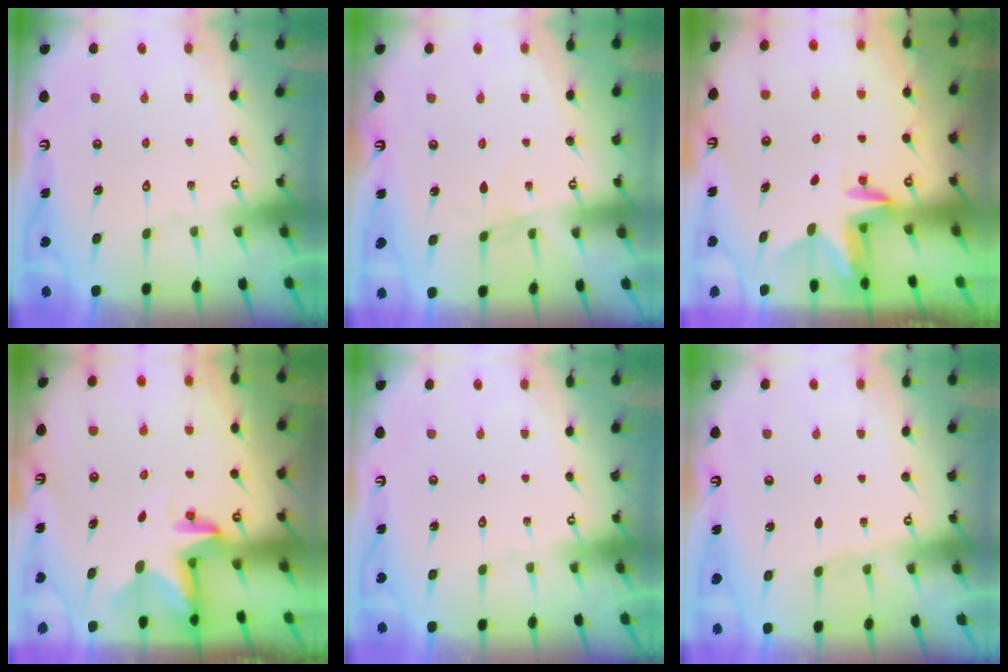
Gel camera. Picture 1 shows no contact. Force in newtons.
{"total": 1.7, "press": 1.6, "slide": 0.4}
{"total": 2.9, "press": 2.9, "slide": 0.1}
{"total": 2.8, "press": 2.8, "slide": 0.3}
{"total": 0.0}
{"total": 5.2, "press": 4.4, "slide": 2.9}